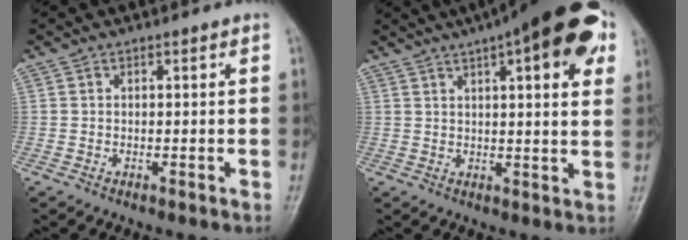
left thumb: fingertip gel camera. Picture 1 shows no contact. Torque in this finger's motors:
{"motor_torque": [0.92, 0.48, 1.75, -1.02, 0.29]}